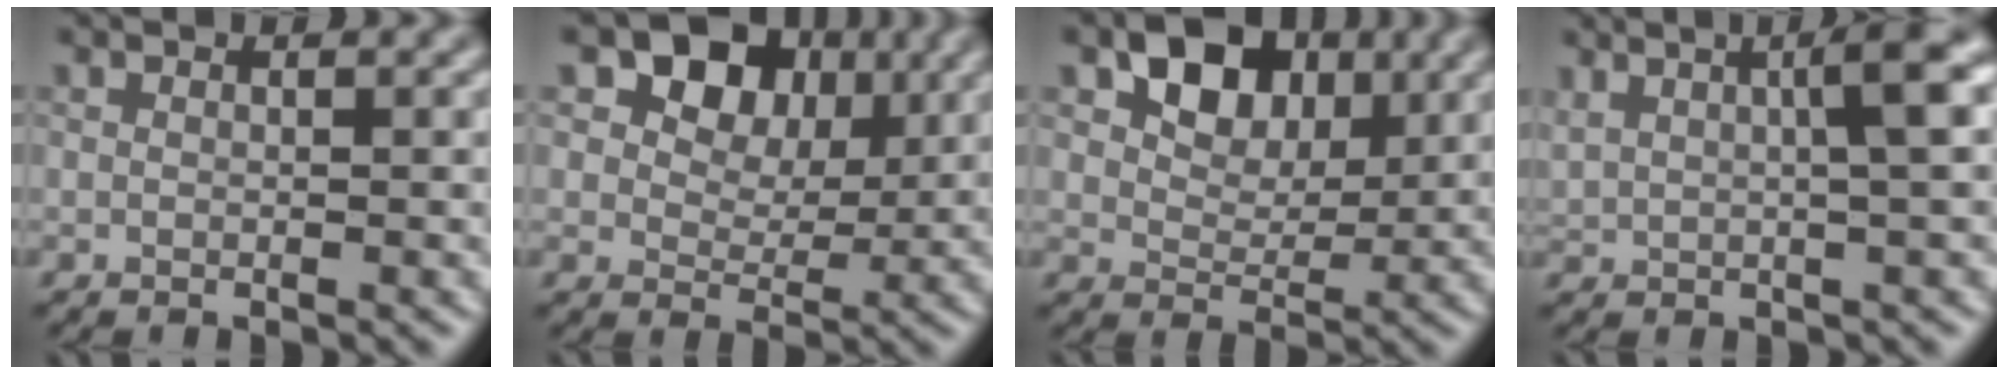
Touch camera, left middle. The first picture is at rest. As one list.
[{"total": 6.7, "force": [3.0, 5.0, 3.4], "torque": [-0.070, 0.006, 0.050]}, {"total": 5.2, "force": [2.1, 3.7, 3.0], "torque": [-0.051, 0.000, 0.032]}, {"total": 5.0, "force": [1.4, 1.1, 4.7], "torque": [-0.053, 0.022, 0.029]}]